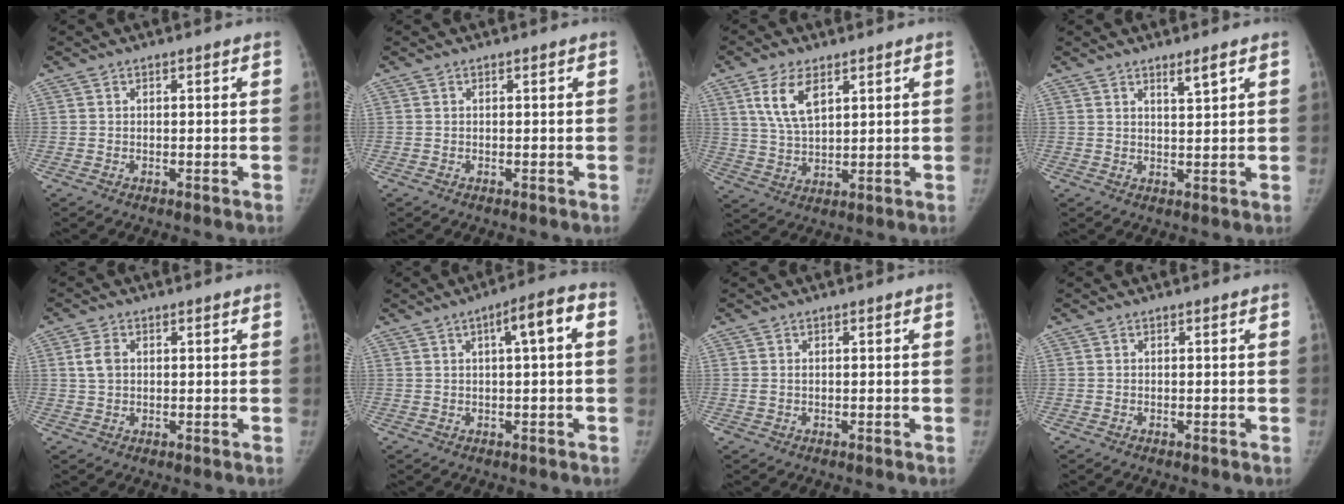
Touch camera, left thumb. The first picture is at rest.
{"total": 0.0}
{"total": 8.0, "force": [3.9, 4.0, 5.8], "torque": [-0.102, -0.017, 0.083]}
{"total": 2.4, "force": [1.8, 0.0, 1.7], "torque": [-0.027, -0.018, 0.033]}
{"total": 3.4, "force": [0.8, 2.4, 2.3], "torque": [-0.044, 0.002, 0.016]}
{"total": 6.0, "force": [1.2, 1.1, 5.8], "torque": [-0.086, 0.026, 0.014]}
{"total": 0.7, "force": [0.1, 0.5, 0.4], "torque": [-0.005, 0.000, 0.003]}
{"total": 0.0}